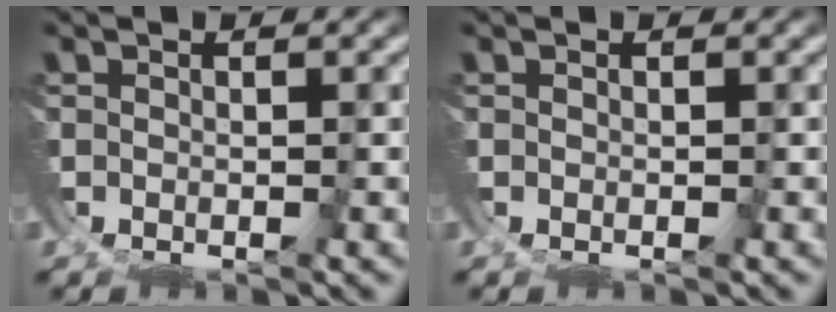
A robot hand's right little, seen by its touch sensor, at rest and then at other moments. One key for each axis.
{"total": 0.0}